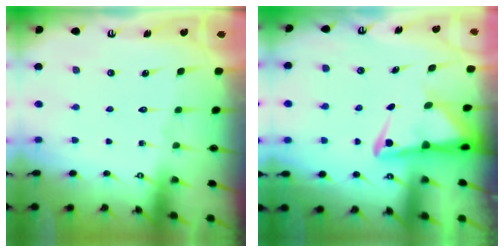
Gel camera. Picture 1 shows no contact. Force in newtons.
{"total": 4.4, "press": 4.2, "slide": 1.1}